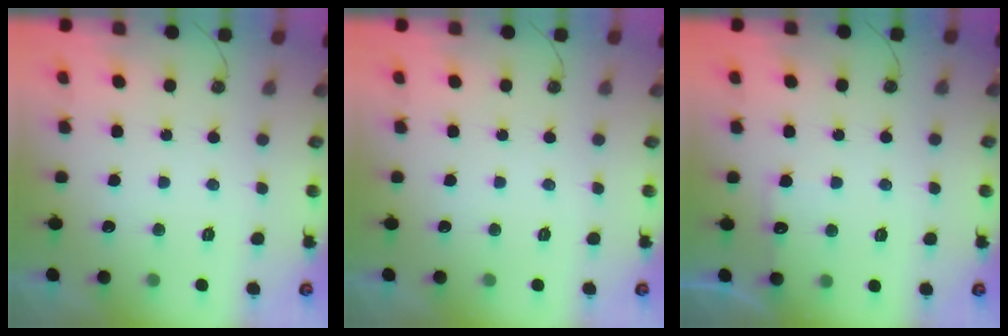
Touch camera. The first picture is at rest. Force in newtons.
{"total": 0.0}
{"total": 5.4, "press": 5.3, "slide": 0.7}